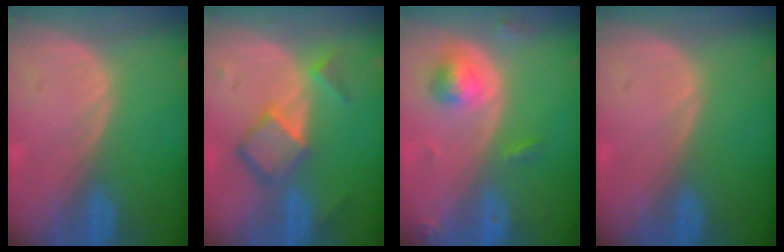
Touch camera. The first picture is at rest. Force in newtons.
{"total": 6.9, "press": 5.9, "slide": 3.6}
{"total": 4.5, "press": 4.5, "slide": 0.6}
{"total": 0.0}